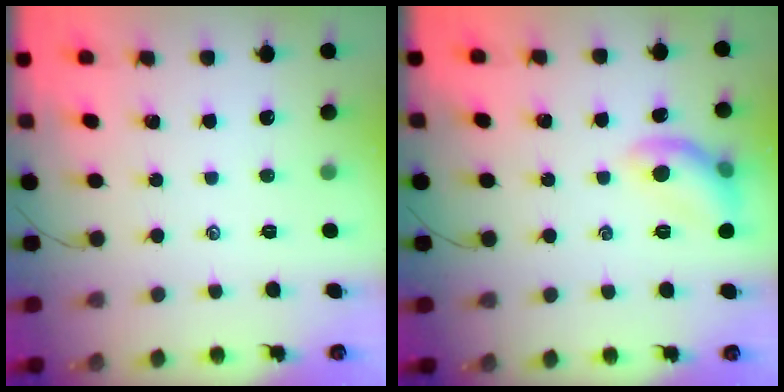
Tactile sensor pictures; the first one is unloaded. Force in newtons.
{"total": 9.4, "press": 9.3, "slide": 1.3}